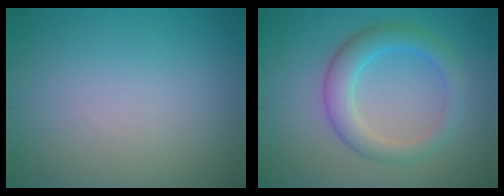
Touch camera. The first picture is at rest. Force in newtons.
{"total": 4.1, "press": 4.1, "slide": 0.2}